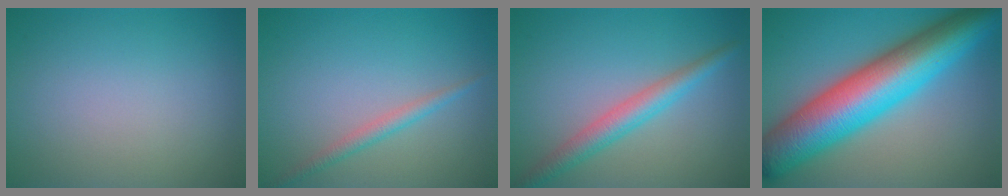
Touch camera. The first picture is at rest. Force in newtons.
{"total": 1.6, "press": 1.6, "slide": 0.1}
{"total": 3.4, "press": 3.4, "slide": 0.1}
{"total": 13.4, "press": 13.4, "slide": 0.2}